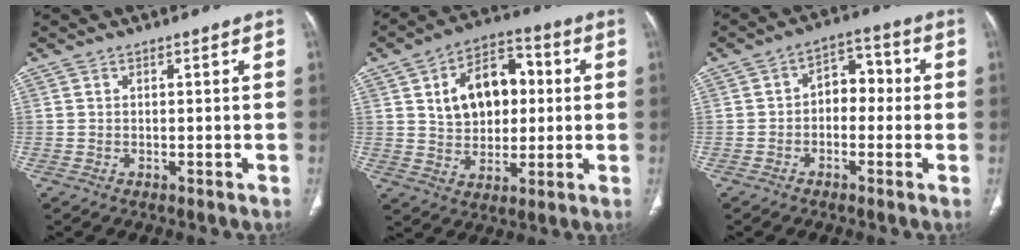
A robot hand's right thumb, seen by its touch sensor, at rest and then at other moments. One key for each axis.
{"total": 14.6, "fx": 2.8, "fy": 9.8, "fz": 10.4, "tx": -0.126, "ty": 0.014, "tz": 0.043}
{"total": 6.7, "fx": -0.5, "fy": 4.7, "fz": 4.8, "tx": -0.040, "ty": 0.033, "tz": -0.022}